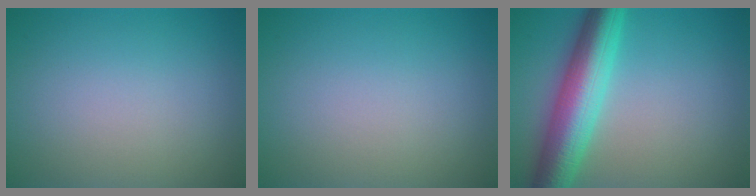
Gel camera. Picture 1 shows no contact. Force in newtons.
{"total": 0.0}
{"total": 7.8, "press": 7.8, "slide": 0.1}